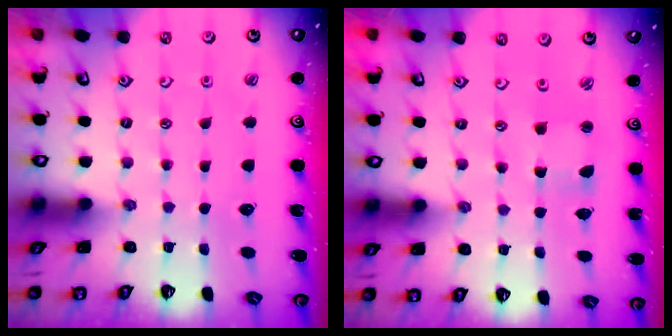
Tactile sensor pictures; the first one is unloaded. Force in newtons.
{"total": 0.7, "press": 0.7, "slide": 0.2}